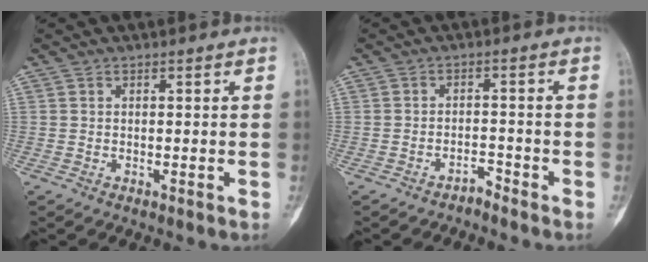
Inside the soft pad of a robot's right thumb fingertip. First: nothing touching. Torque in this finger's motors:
{"motor_torque": [-0.29, -0.05, -0.07, 0.23, -0.09]}